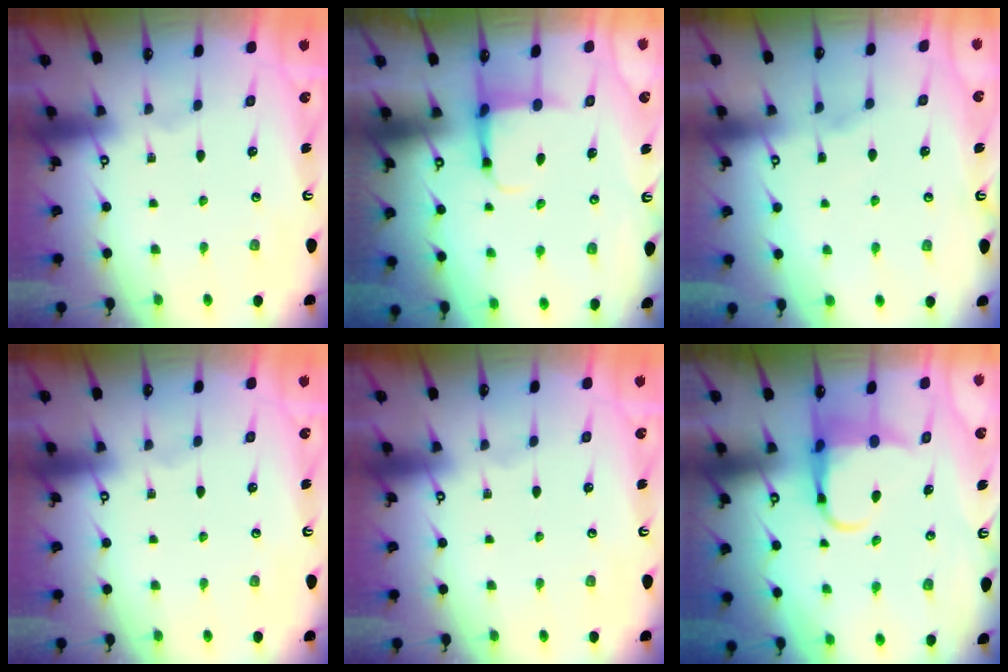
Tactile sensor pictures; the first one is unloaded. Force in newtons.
{"total": 3.8, "press": 3.6, "slide": 1.2}
{"total": 1.5, "press": 1.5, "slide": 0.4}
{"total": 0.0}
{"total": 0.0}
{"total": 6.4, "press": 6.4, "slide": 0.8}